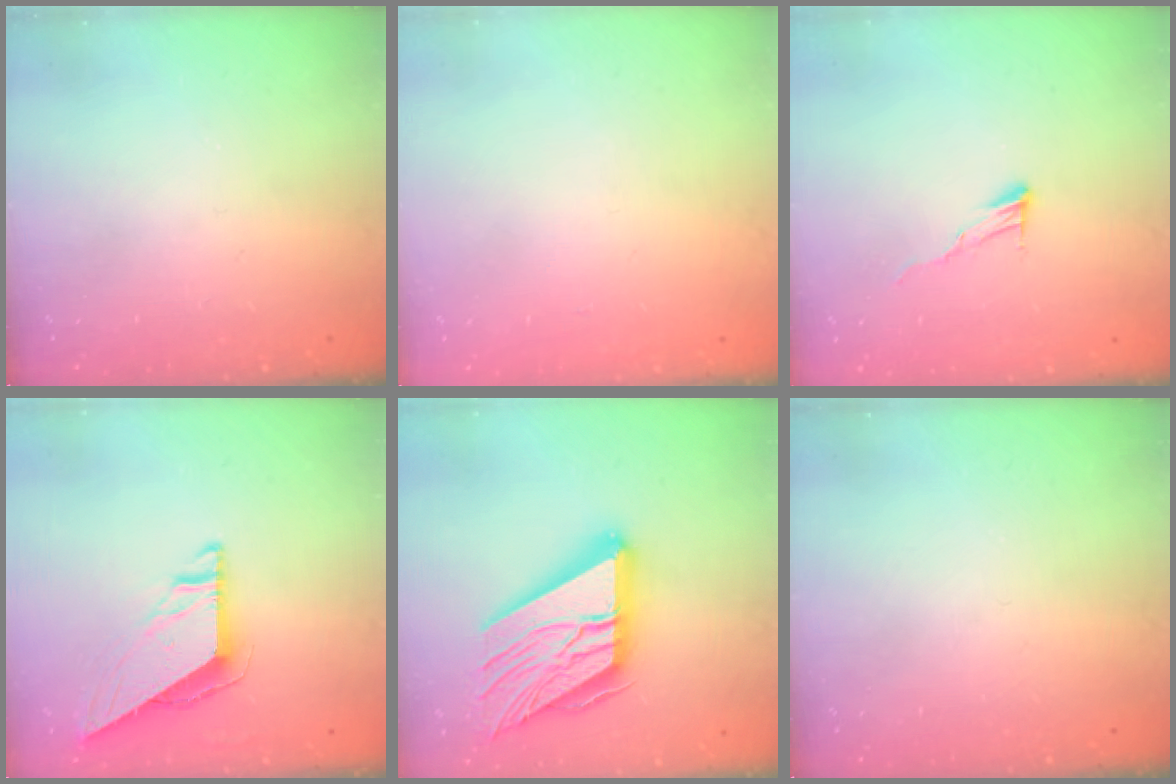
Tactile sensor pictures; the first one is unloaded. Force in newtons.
{"total": 0.9, "press": 0.9, "slide": 0.0}
{"total": 6.6, "press": 6.6, "slide": 0.5}
{"total": 7.7, "press": 7.6, "slide": 0.6}
{"total": 23.2, "press": 23.0, "slide": 2.7}
{"total": 0.0}